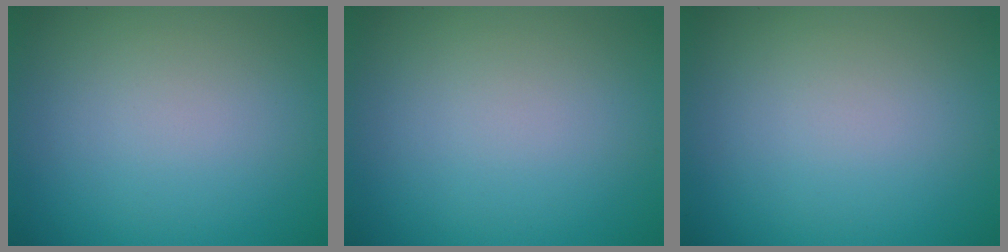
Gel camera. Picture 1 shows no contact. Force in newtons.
{"total": 0.0}
{"total": 0.0}